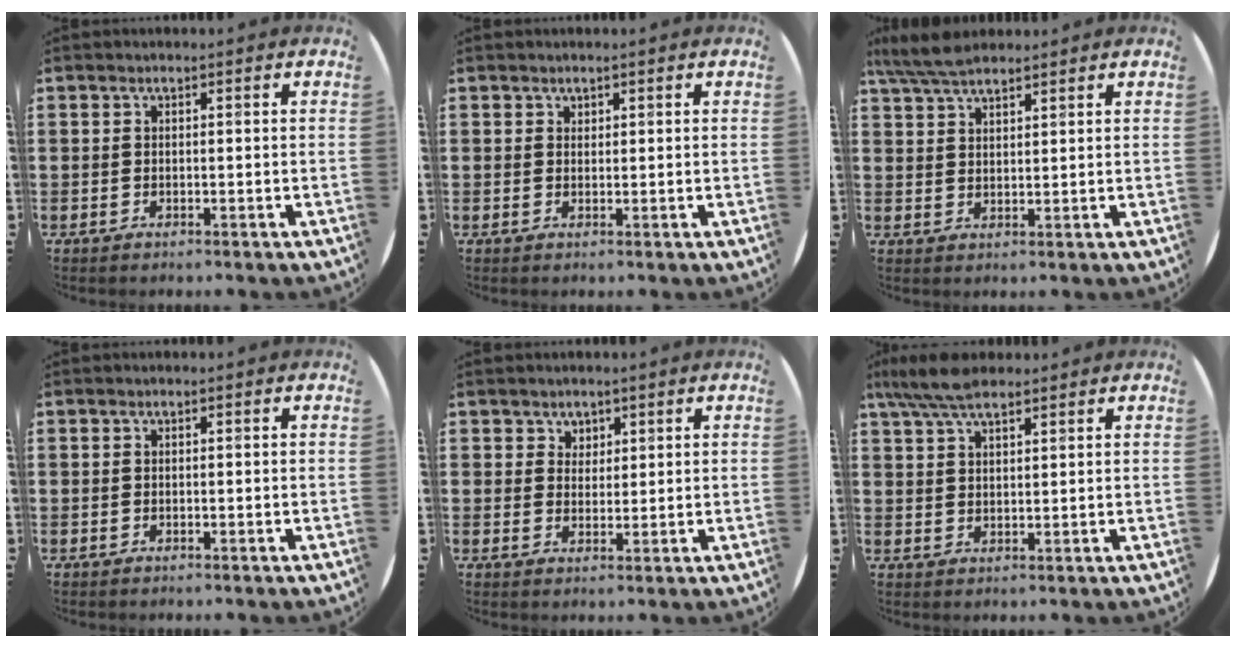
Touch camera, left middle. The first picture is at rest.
{"total": 0.8, "force": [0.7, 0.3, -0.1], "torque": [0.008, -0.001, 0.012]}
{"total": 5.1, "force": [4.4, 1.2, 2.1], "torque": [-0.050, -0.006, 0.082]}
{"total": 0.0}
{"total": 2.3, "force": [1.7, 1.5, 0.1], "torque": [0.011, -0.002, 0.030]}
{"total": 5.9, "force": [4.6, 1.8, 3.2], "torque": [-0.074, -0.001, 0.084]}